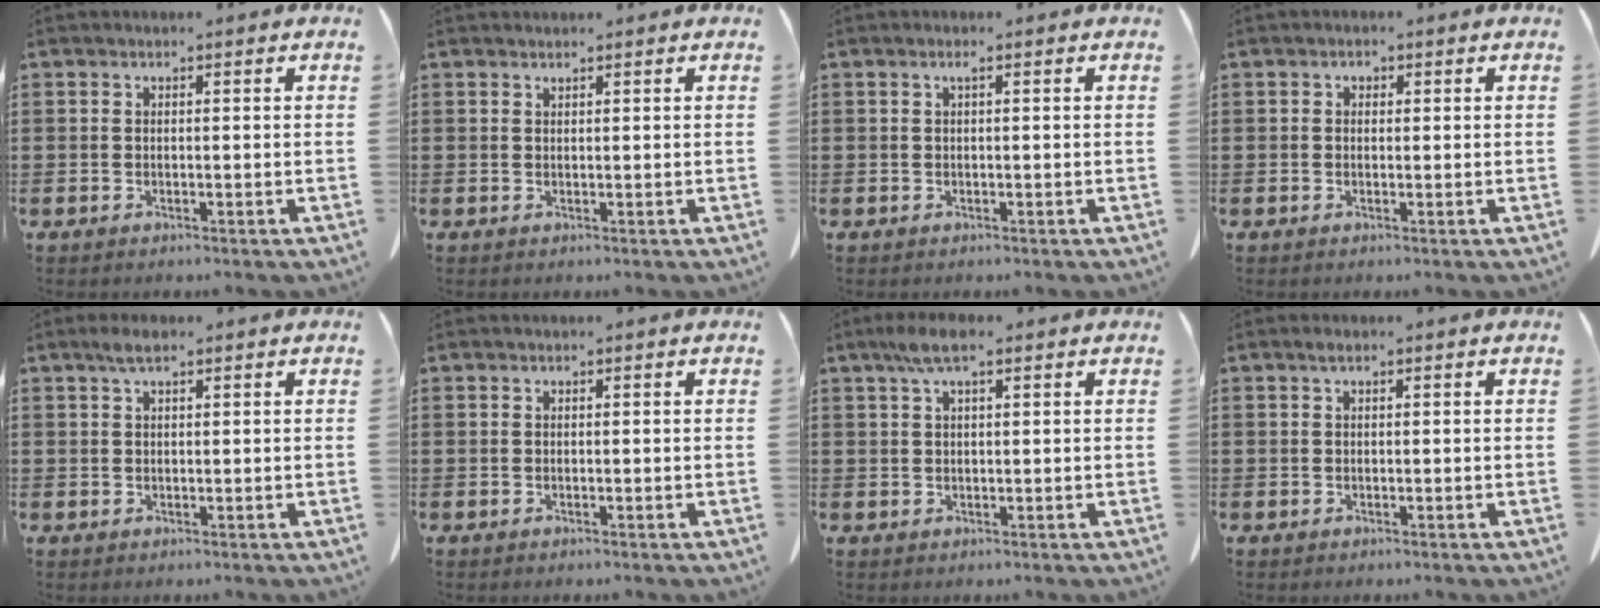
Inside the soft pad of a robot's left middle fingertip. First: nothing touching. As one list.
[{"total": 0.7, "force": [0.7, -0.1, 0.1], "torque": [-0.003, -0.004, 0.016]}, {"total": 0.8, "force": [0.2, -0.1, 0.7], "torque": [-0.013, -0.002, 0.004]}, {"total": 0.6, "force": [0.2, 0.5, 0.3], "torque": [-0.010, 0.001, 0.005]}, {"total": 1.6, "force": [1.0, 0.6, 1.2], "torque": [-0.028, 0.002, 0.018]}, {"total": 0.0}, {"total": 3.7, "force": [1.9, 1.1, 3.0], "torque": [-0.064, 0.004, 0.034]}, {"total": 0.6, "force": [0.2, 0.3, 0.4], "torque": [-0.011, 0.001, 0.006]}]